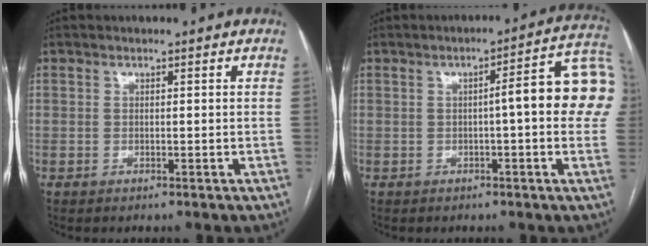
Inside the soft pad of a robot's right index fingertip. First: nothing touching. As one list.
[{"total": 12.2, "force": [1.0, 1.5, 12.1], "torque": [-0.150, 0.032, 0.004]}]